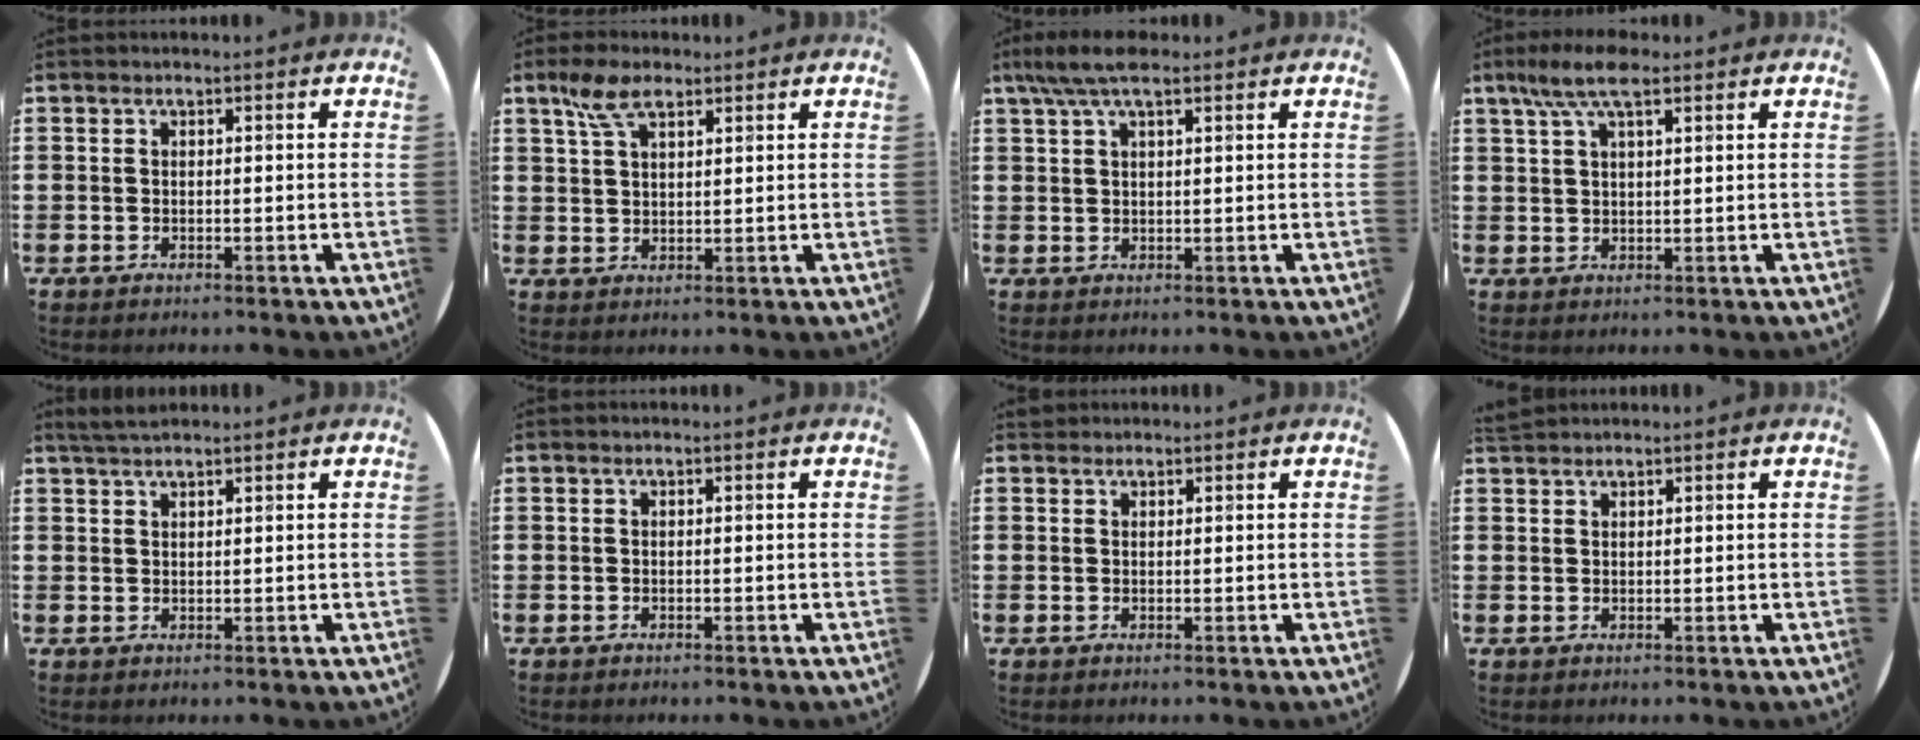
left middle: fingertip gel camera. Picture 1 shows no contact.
{"total": 5.3, "force": [3.3, 2.3, 3.4], "torque": [-0.075, 0.009, 0.059]}
{"total": 4.8, "force": [3.1, 1.4, 3.3], "torque": [-0.070, 0.008, 0.055]}
{"total": 6.2, "force": [3.9, 2.0, 4.3], "torque": [-0.093, 0.008, 0.068]}
{"total": 2.4, "force": [2.2, 0.4, 1.0], "torque": [-0.022, 0.005, 0.040]}
{"total": 0.0}
{"total": 0.8, "force": [0.7, 0.3, -0.2], "torque": [0.012, 0.000, 0.012]}
{"total": 1.2, "force": [1.1, 0.1, -0.1], "torque": [0.002, 0.003, 0.022]}